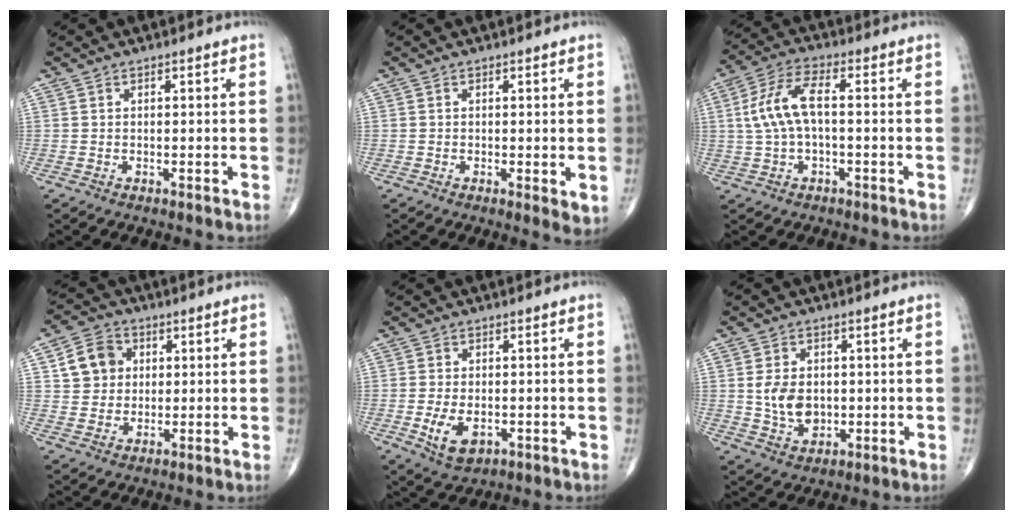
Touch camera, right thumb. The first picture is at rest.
{"total": 3.0, "force": [-0.3, 1.0, 2.8], "torque": [-0.043, -0.011, -0.007]}
{"total": 9.2, "force": [0.4, 3.9, 8.3], "torque": [-0.186, 0.030, 0.005]}
{"total": 8.0, "force": [1.9, 6.9, 3.5], "torque": [-0.036, 0.001, 0.030]}
{"total": 6.5, "force": [-1.7, 3.8, 5.0], "torque": [-0.087, -0.006, -0.022]}
{"total": 7.6, "force": [0.2, 5.4, 5.3], "torque": [-0.079, -0.007, 0.011]}